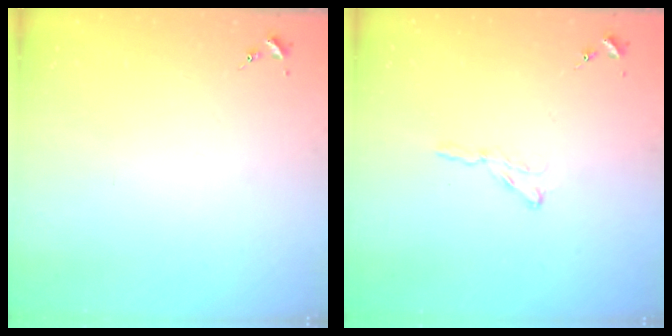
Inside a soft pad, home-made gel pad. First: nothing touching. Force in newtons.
{"total": 3.9, "press": 3.8, "slide": 0.5}